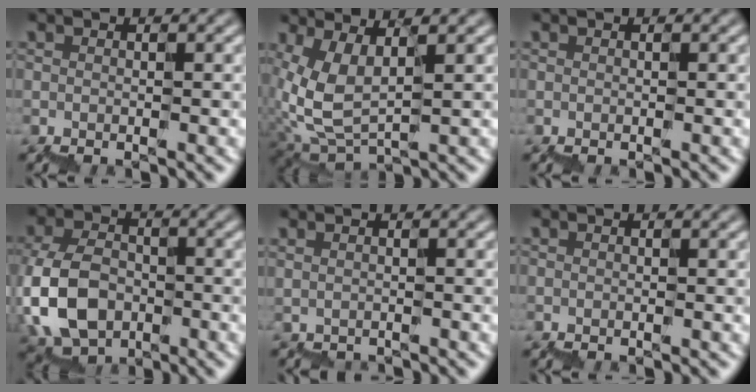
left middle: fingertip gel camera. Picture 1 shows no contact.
{"total": 3.3, "force": [2.2, 1.1, 2.2], "torque": [-0.085, 0.004, 0.053]}
{"total": 0.0}
{"total": 6.0, "force": [-1.2, 4.7, 3.6], "torque": [-0.103, 0.009, -0.033]}
{"total": 0.8, "force": [-0.8, -0.1, -0.1], "torque": [0.014, 0.006, -0.007]}
{"total": 0.0}